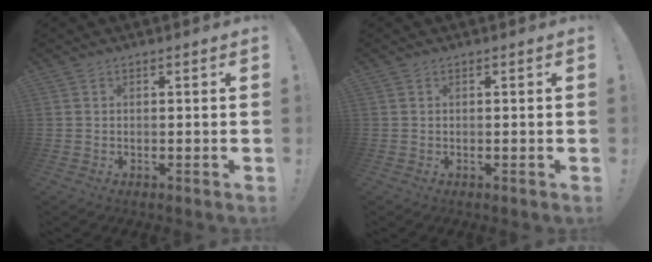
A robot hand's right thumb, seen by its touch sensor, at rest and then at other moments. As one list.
[{"total": 0.0}]